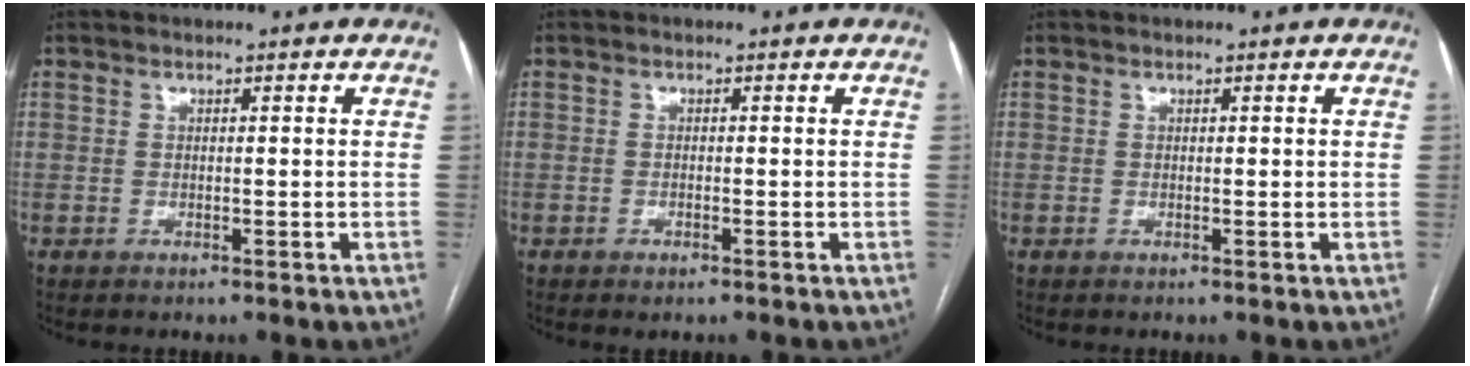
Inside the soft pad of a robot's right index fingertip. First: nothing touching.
{"total": 0.9, "force": [-0.6, 0.2, 0.6], "torque": [-0.012, -0.002, -0.007]}
{"total": 0.0}